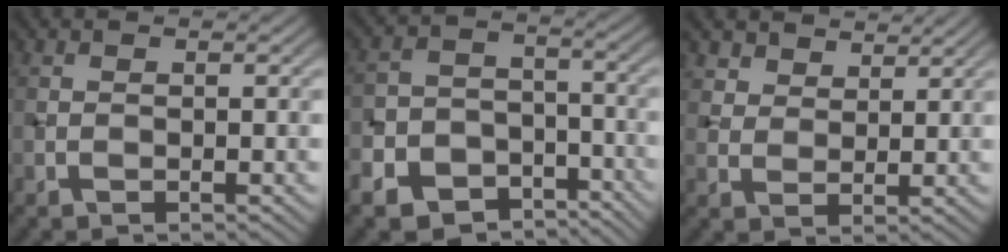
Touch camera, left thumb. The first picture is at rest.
{"total": 12.0, "force": [-8.1, 8.2, 3.3], "torque": [-0.096, -0.035, -0.127]}
{"total": 4.6, "force": [3.5, 2.6, 1.4], "torque": [-0.044, -0.017, 0.085]}